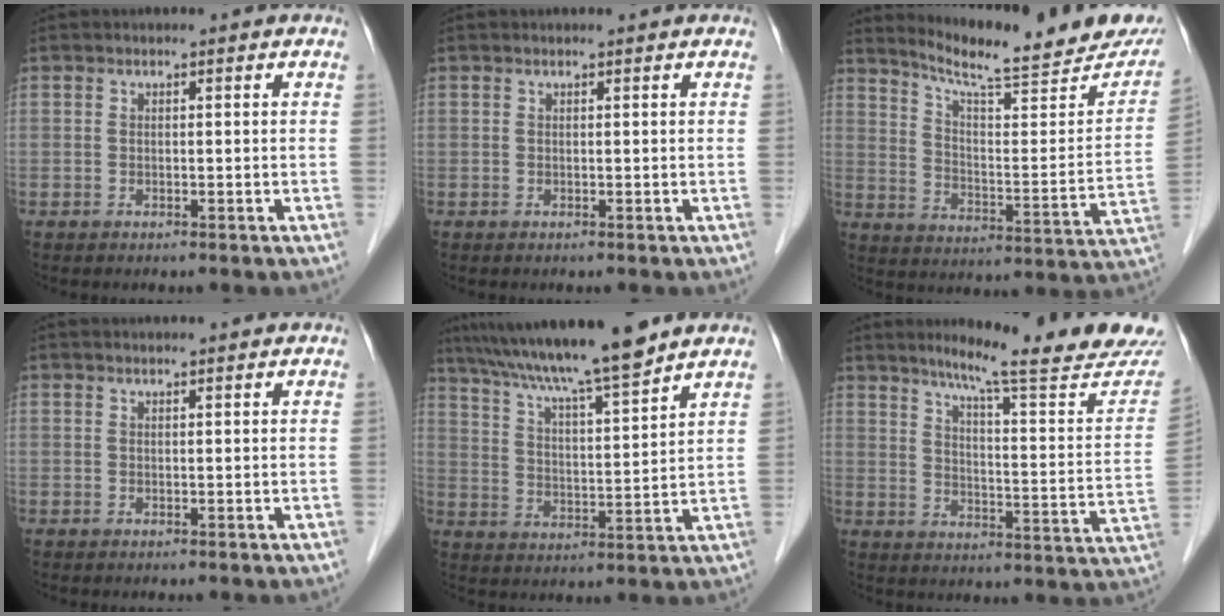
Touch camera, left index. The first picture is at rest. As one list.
[{"total": 0.6, "force": [0.6, 0.0, 0.2], "torque": [-0.006, 0.005, 0.007]}, {"total": 21.4, "force": [18.8, 2.2, 9.9], "torque": [-0.146, -0.054, 0.252]}, {"total": 2.9, "force": [2.8, 0.0, 0.9], "torque": [-0.011, 0.016, 0.031]}, {"total": 14.6, "force": [12.2, -0.4, 8.0], "torque": [-0.137, 0.008, 0.200]}, {"total": 20.6, "force": [18.2, 0.0, 9.6], "torque": [-0.131, -0.075, 0.228]}]